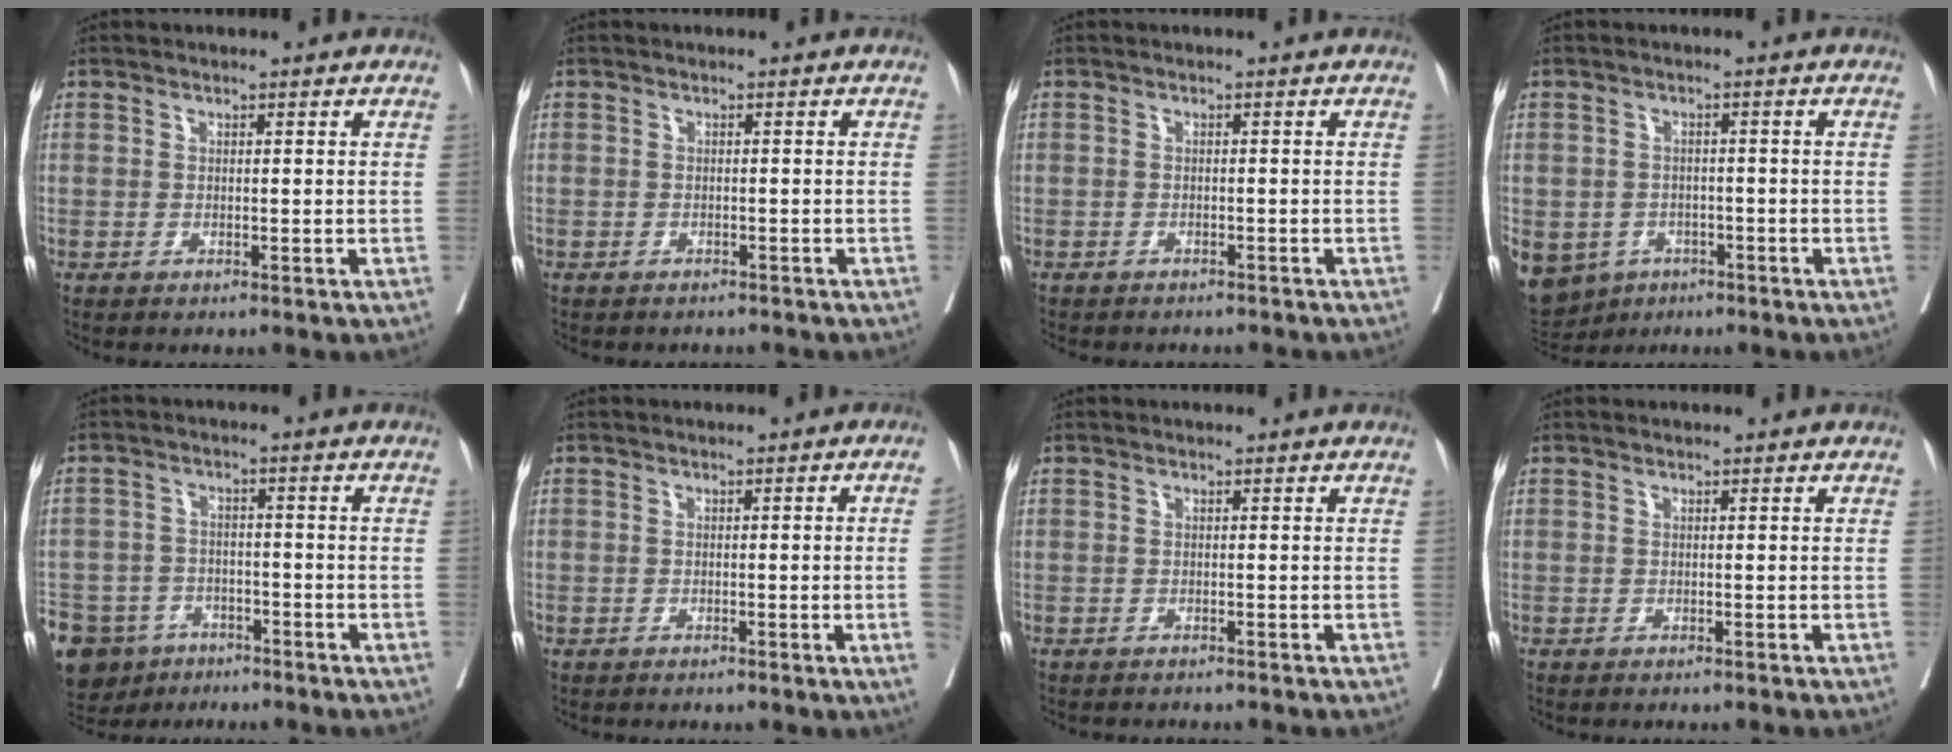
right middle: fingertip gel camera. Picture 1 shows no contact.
{"total": 3.7, "force": [-3.3, 1.3, 0.8], "torque": [-0.013, -0.001, -0.040]}
{"total": 5.9, "force": [-5.3, 2.1, 1.6], "torque": [-0.020, -0.003, -0.064]}
{"total": 13.0, "force": [-6.6, 10.3, 4.3], "torque": [-0.126, -0.003, -0.083]}
{"total": 15.3, "force": [-9.8, 10.5, 5.3], "torque": [-0.149, -0.003, -0.142]}
{"total": 2.9, "force": [-0.5, -0.8, 2.7], "torque": [-0.036, 0.002, -0.005]}
{"total": 2.3, "force": [-2.2, 0.5, 0.6], "torque": [-0.013, -0.005, -0.027]}
{"total": 1.1, "force": [-1.0, 0.1, 0.4], "torque": [-0.003, 0.000, -0.015]}